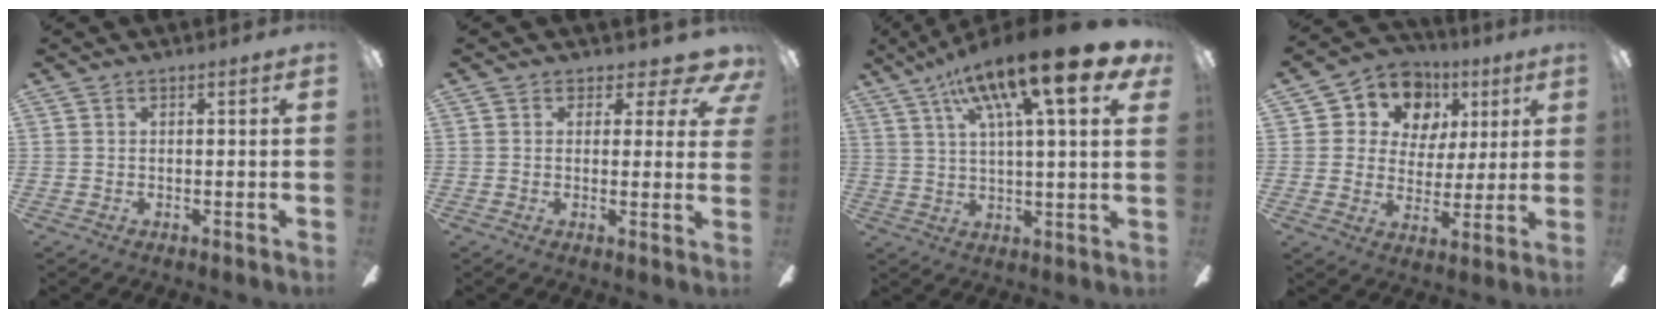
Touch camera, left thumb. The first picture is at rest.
{"total": 6.3, "force": [3.8, 3.2, 4.0], "torque": [-0.039, -0.025, 0.065]}
{"total": 20.4, "force": [11.4, 4.4, 16.4], "torque": [-0.269, -0.054, 0.174]}
{"total": 11.5, "force": [5.8, 9.2, 3.7], "torque": [-0.074, -0.025, 0.111]}